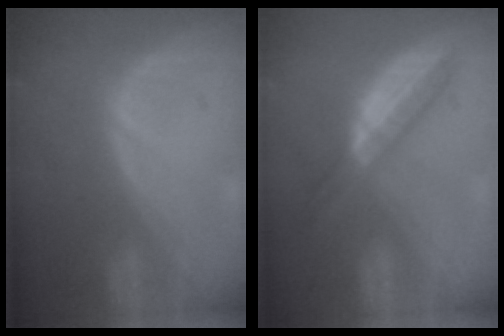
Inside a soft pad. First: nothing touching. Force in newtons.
{"total": 6.2, "press": 5.4, "slide": 3.0}